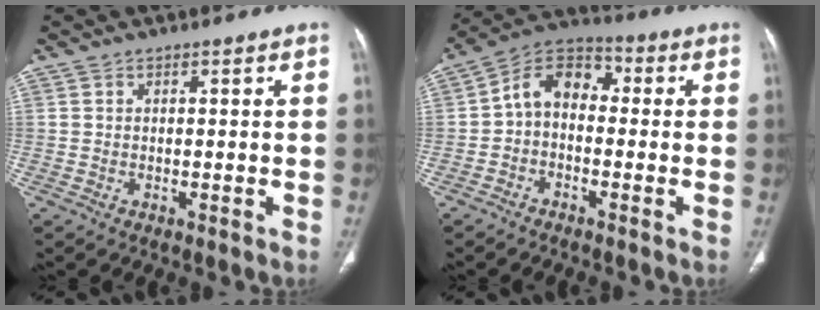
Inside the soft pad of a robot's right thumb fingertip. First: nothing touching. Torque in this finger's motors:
{"motor_torque": [1.01, 0.87, 0.79, -0.65, 0.19]}